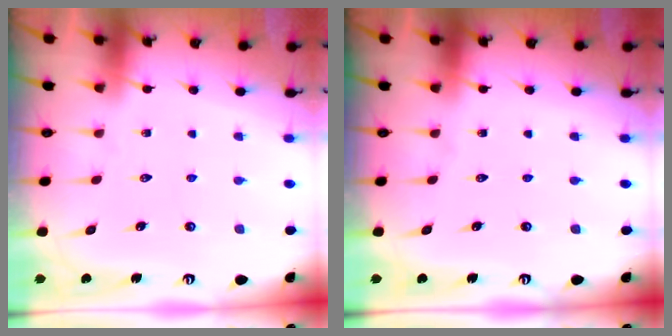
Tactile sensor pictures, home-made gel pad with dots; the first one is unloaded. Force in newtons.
{"total": 0.0}